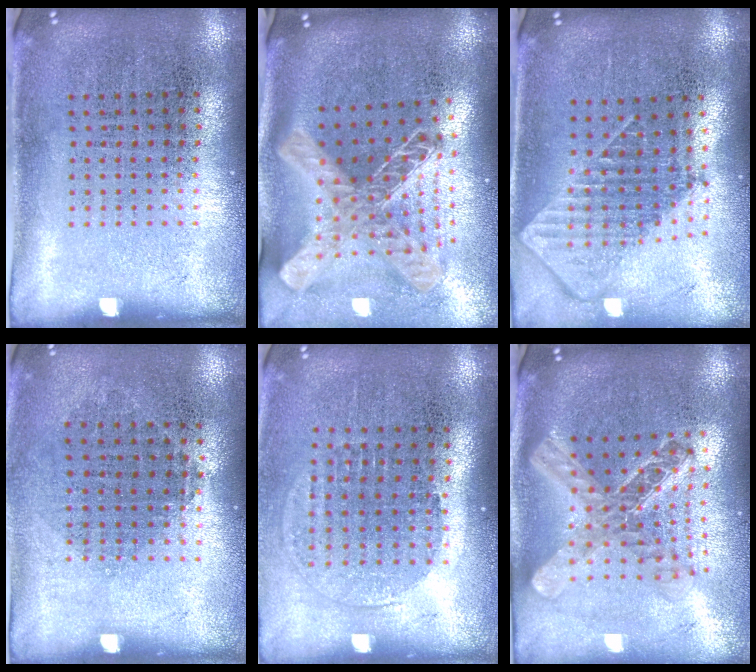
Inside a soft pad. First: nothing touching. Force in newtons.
{"total": 2.6, "press": 1.9, "slide": 1.8}
{"total": 1.9, "press": 1.5, "slide": 1.2}
{"total": 0.8, "press": 0.7, "slide": 0.3}
{"total": 1.3, "press": 1.2, "slide": 0.6}
{"total": 2.3, "press": 1.9, "slide": 1.3}